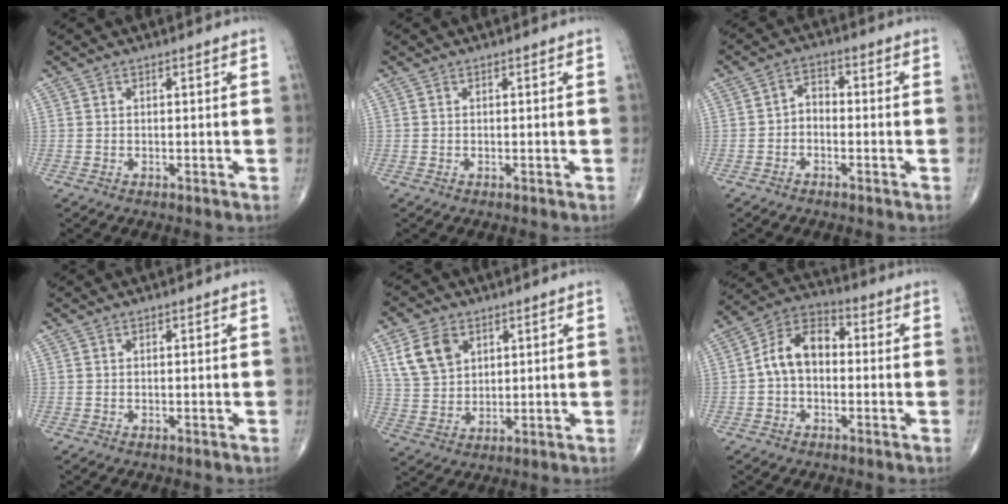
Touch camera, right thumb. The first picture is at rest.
{"total": 0.0}
{"total": 3.3, "force": [-1.0, 2.3, 2.1], "torque": [-0.025, 0.021, -0.029]}
{"total": 0.0}
{"total": 9.0, "force": [3.9, 6.4, 5.0], "torque": [-0.079, -0.011, 0.083]}
{"total": 9.7, "force": [-0.3, 6.5, 7.2], "torque": [-0.114, 0.034, -0.021]}